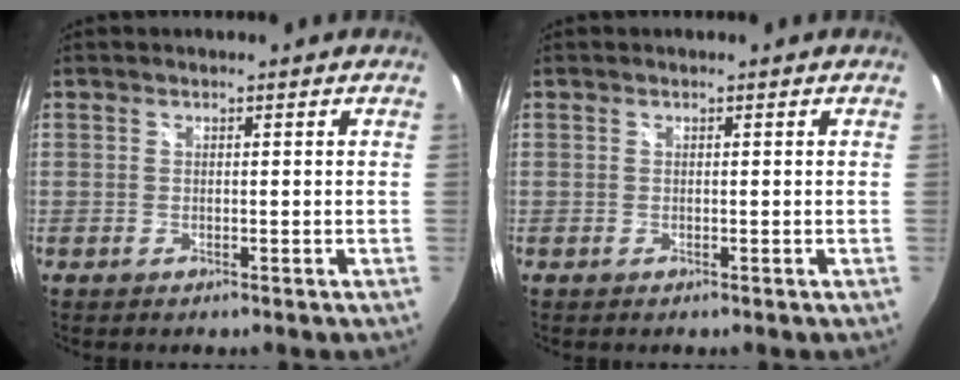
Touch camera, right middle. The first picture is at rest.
{"total": 0.0}